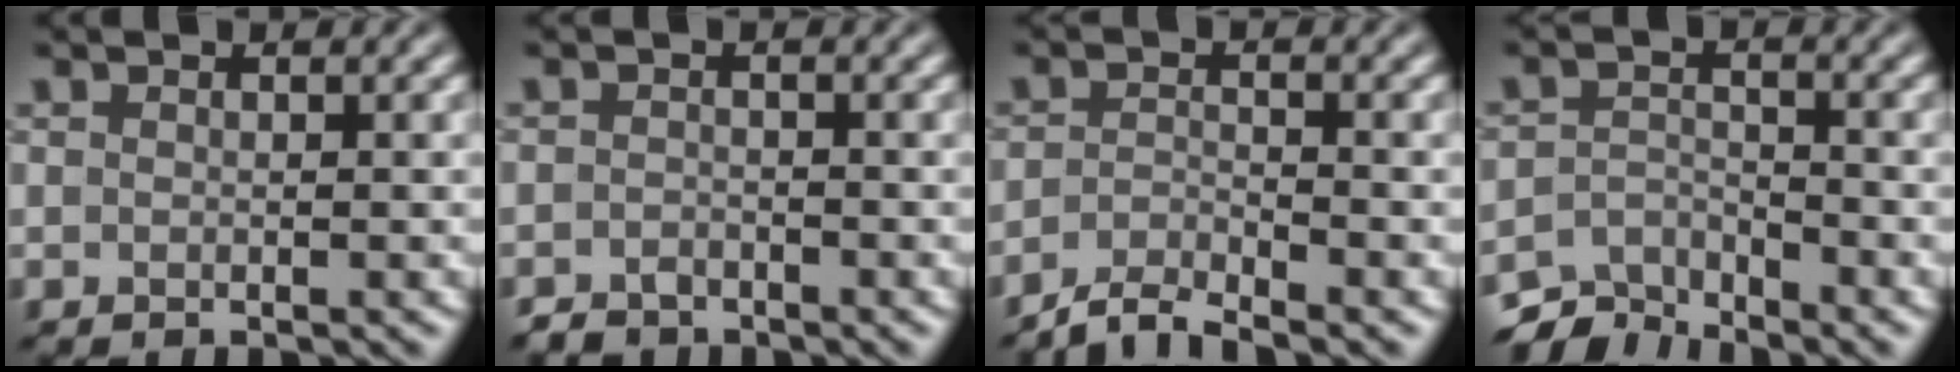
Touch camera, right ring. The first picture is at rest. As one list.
[{"total": 1.5, "force": [-1.3, 0.8, 0.1], "torque": [-0.002, 0.005, -0.028]}, {"total": 2.7, "force": [-2.5, 0.1, 0.9], "torque": [-0.017, 0.004, -0.058]}, {"total": 4.4, "force": [-4.2, 1.3, 0.8], "torque": [-0.007, -0.006, -0.080]}]